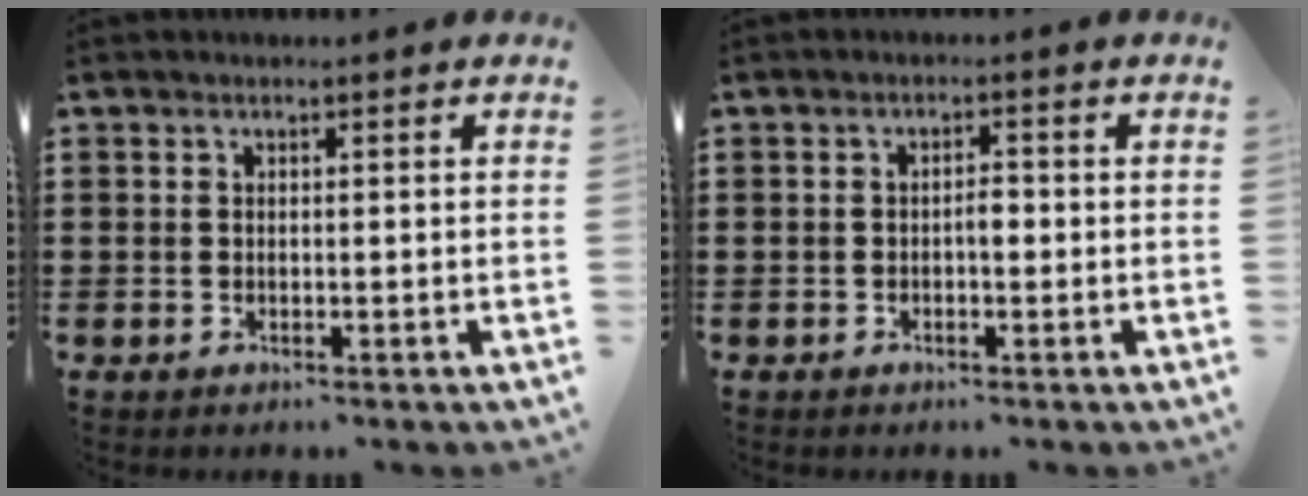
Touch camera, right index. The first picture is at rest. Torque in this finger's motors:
{"motor_torque": [0.10, -0.01, 0.01, 0.05]}